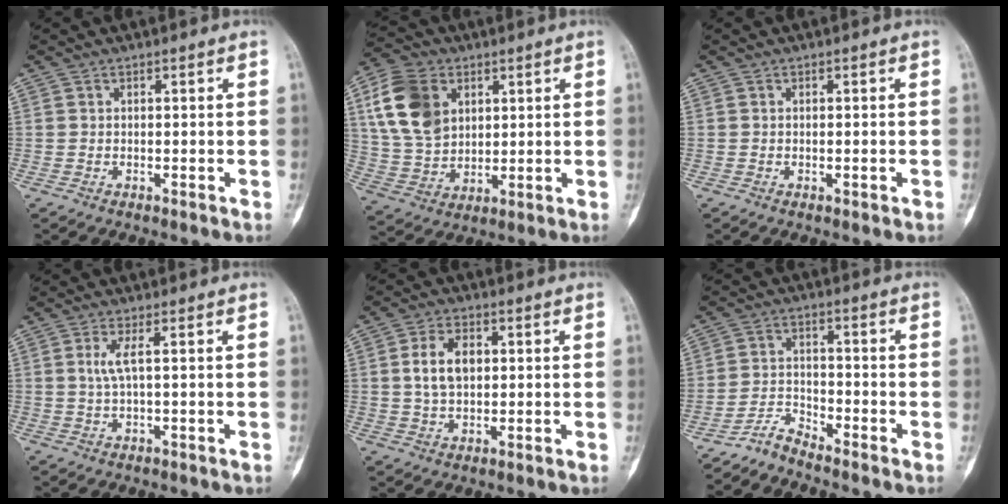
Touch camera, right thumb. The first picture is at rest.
{"total": 14.4, "force": [4.9, 10.5, 8.6], "torque": [-0.142, -0.008, 0.096]}
{"total": 0.9, "force": [-0.3, 0.2, 0.8], "torque": [-0.011, 0.001, -0.002]}
{"total": 2.8, "force": [0.6, 0.2, 2.7], "torque": [-0.077, 0.004, 0.015]}
{"total": 7.2, "force": [1.2, 4.5, 5.4], "torque": [-0.091, 0.004, 0.023]}
{"total": 4.0, "force": [-4.0, 0.2, 0.4], "torque": [-0.010, 0.025, -0.082]}